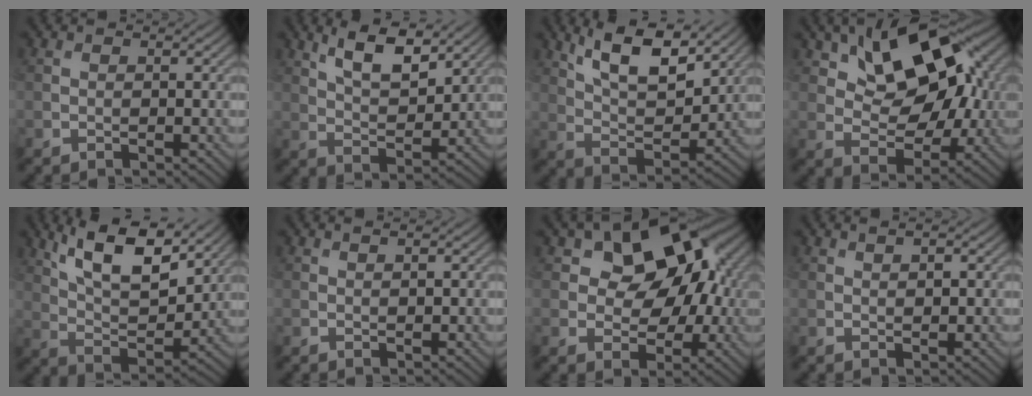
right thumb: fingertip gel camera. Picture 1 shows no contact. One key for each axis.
{"total": 8.4, "fx": 5.2, "fy": 3.0, "fz": 5.9, "tx": -0.112, "ty": -0.005, "tz": 0.100}
{"total": 12.4, "fx": 7.7, "fy": 4.5, "fz": 8.6, "tx": -0.155, "ty": 0.000, "tz": 0.131}
{"total": 14.4, "fx": 5.8, "fy": 8.3, "fz": 10.3, "tx": -0.172, "ty": 0.009, "tz": 0.095}
{"total": 14.2, "fx": 8.6, "fy": 5.2, "fz": 10.1, "tx": -0.187, "ty": 0.001, "tz": 0.143}
{"total": 0.7, "fx": 0.4, "fy": 0.1, "fz": 0.6, "tx": -0.009, "ty": 0.004, "tz": 0.009}
{"total": 12.3, "fx": 3.7, "fy": 8.3, "fz": 8.3, "tx": -0.115, "ty": 0.011, "tz": 0.049}
{"total": 1.7, "fx": 0.8, "fy": 0.6, "fz": 1.4, "tx": -0.023, "ty": 0.000, "tz": 0.018}